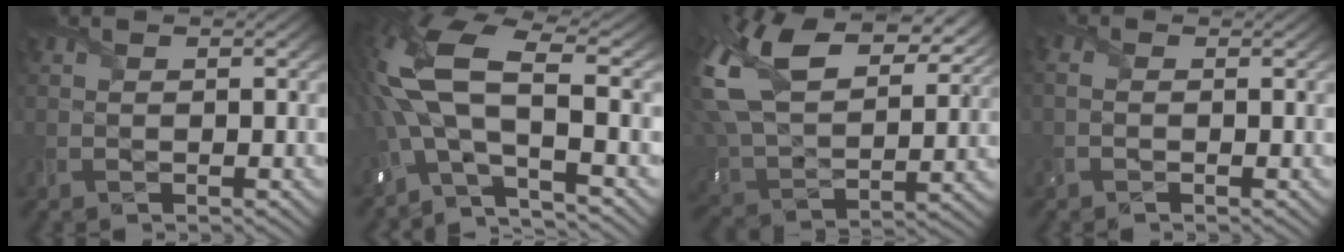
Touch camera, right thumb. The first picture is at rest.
{"total": 13.6, "force": [-0.6, 5.4, 12.5], "torque": [-0.300, 0.003, -0.023]}
{"total": 17.8, "force": [9.3, 9.9, 11.5], "torque": [-0.299, 0.031, 0.180]}
{"total": 1.1, "force": [-0.3, 0.7, 0.8], "torque": [-0.023, 0.001, -0.010]}